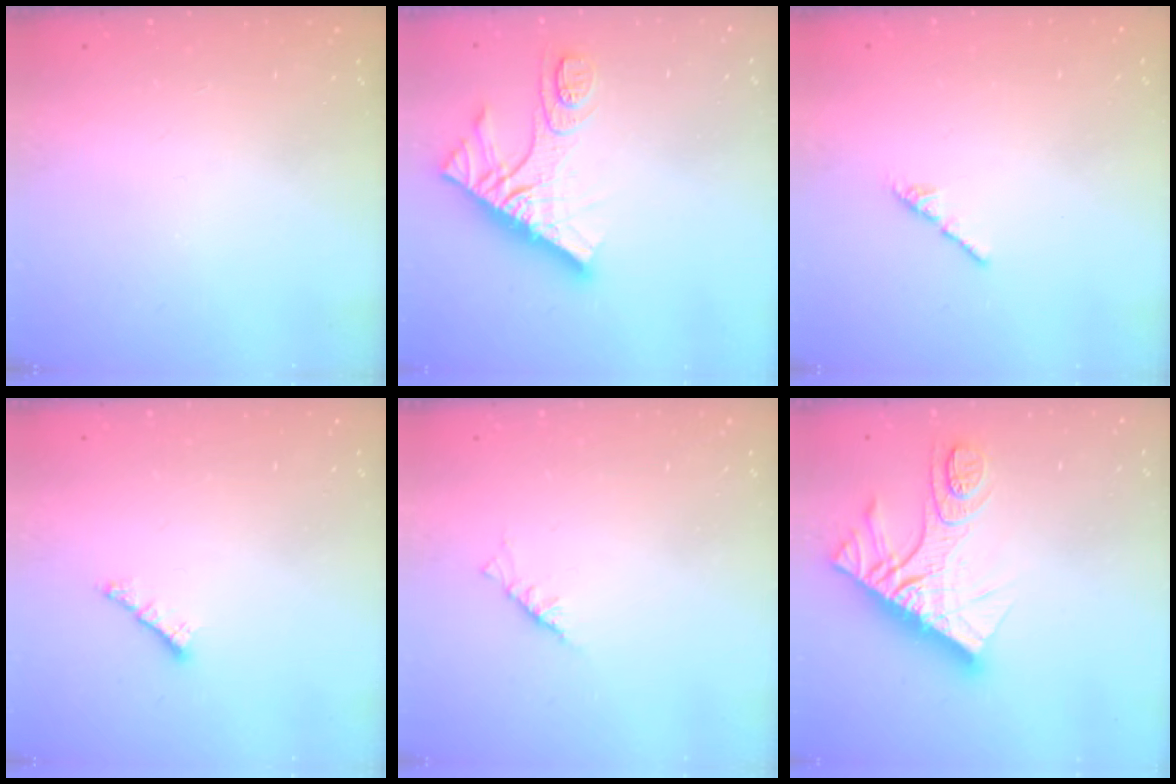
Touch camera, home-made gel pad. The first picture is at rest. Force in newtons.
{"total": 14.9, "press": 14.9, "slide": 1.1}
{"total": 2.4, "press": 2.3, "slide": 0.8}
{"total": 0.8, "press": 0.7, "slide": 0.4}
{"total": 2.3, "press": 2.2, "slide": 0.5}
{"total": 15.8, "press": 15.8, "slide": 1.4}